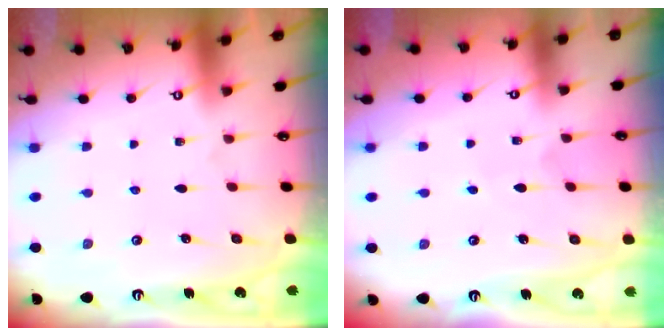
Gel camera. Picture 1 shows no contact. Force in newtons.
{"total": 3.4, "press": 3.4, "slide": 0.4}